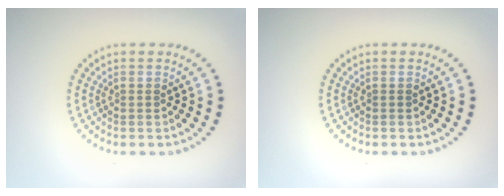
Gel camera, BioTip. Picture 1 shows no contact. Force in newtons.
{"total": 0.0}